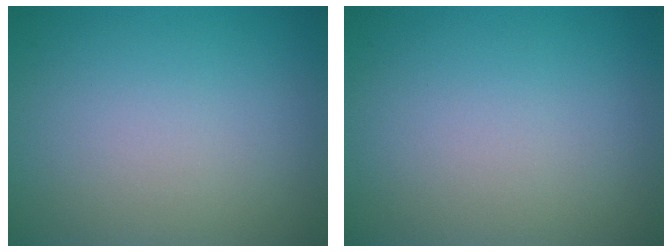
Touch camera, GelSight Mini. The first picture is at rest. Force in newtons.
{"total": 0.0}